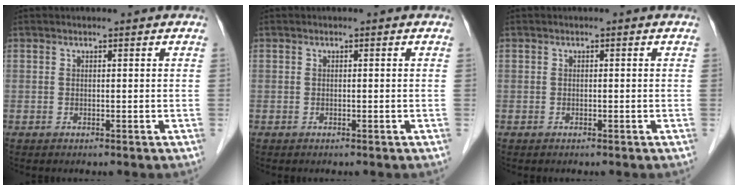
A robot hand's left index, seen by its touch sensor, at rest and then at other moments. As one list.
[{"total": 0.0}, {"total": 0.0}]